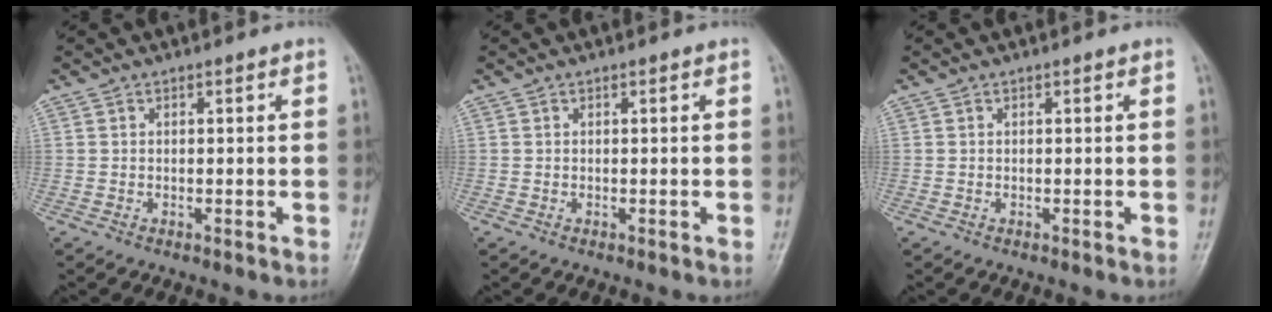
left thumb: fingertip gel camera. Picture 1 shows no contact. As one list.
[{"total": 0.0}, {"total": 0.0}]